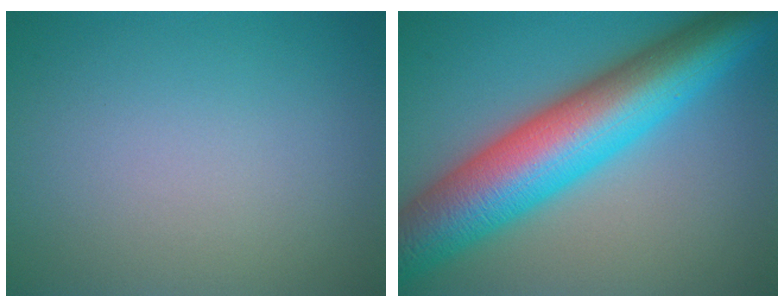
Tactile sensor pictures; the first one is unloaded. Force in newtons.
{"total": 13.1, "press": 13.1, "slide": 0.2}